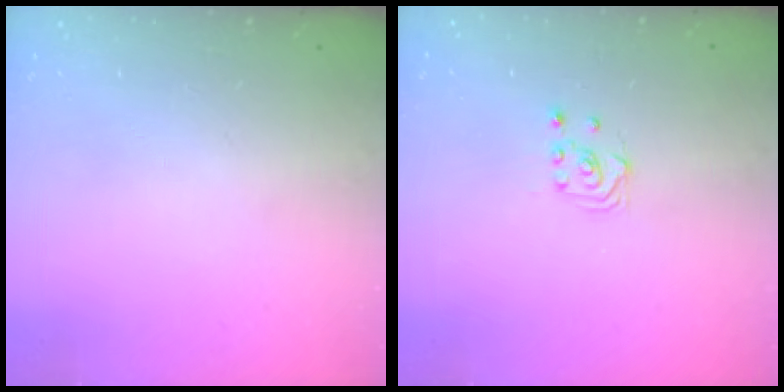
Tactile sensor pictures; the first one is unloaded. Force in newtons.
{"total": 2.9, "press": 2.6, "slide": 1.4}